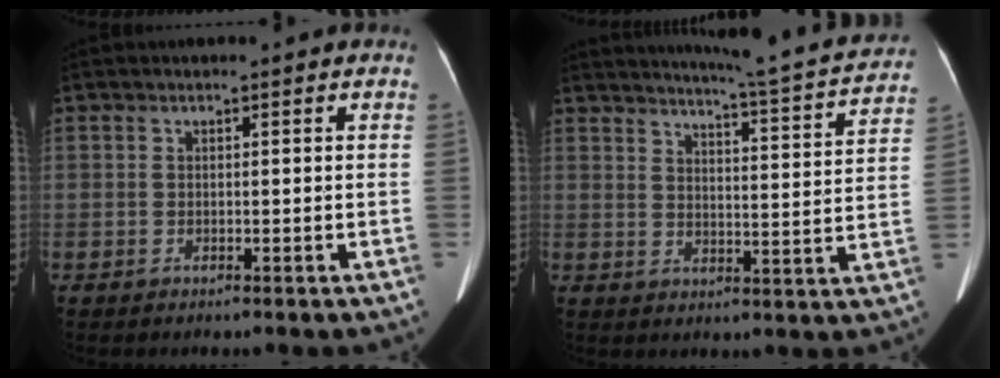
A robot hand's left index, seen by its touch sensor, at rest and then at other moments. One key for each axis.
{"total": 17.0, "fx": 16.0, "fy": 0.0, "fz": 5.7, "tx": -0.091, "ty": -0.046, "tz": 0.194}